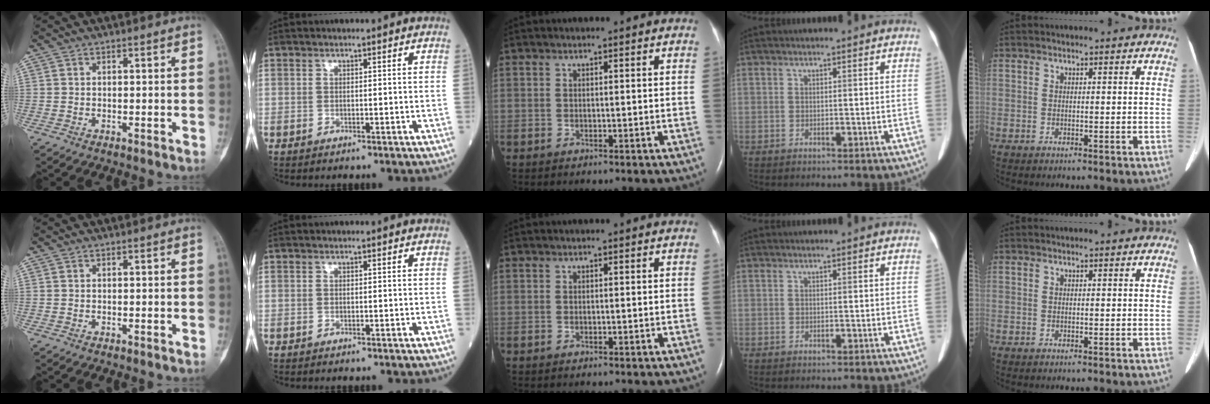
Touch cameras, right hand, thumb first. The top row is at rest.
{}